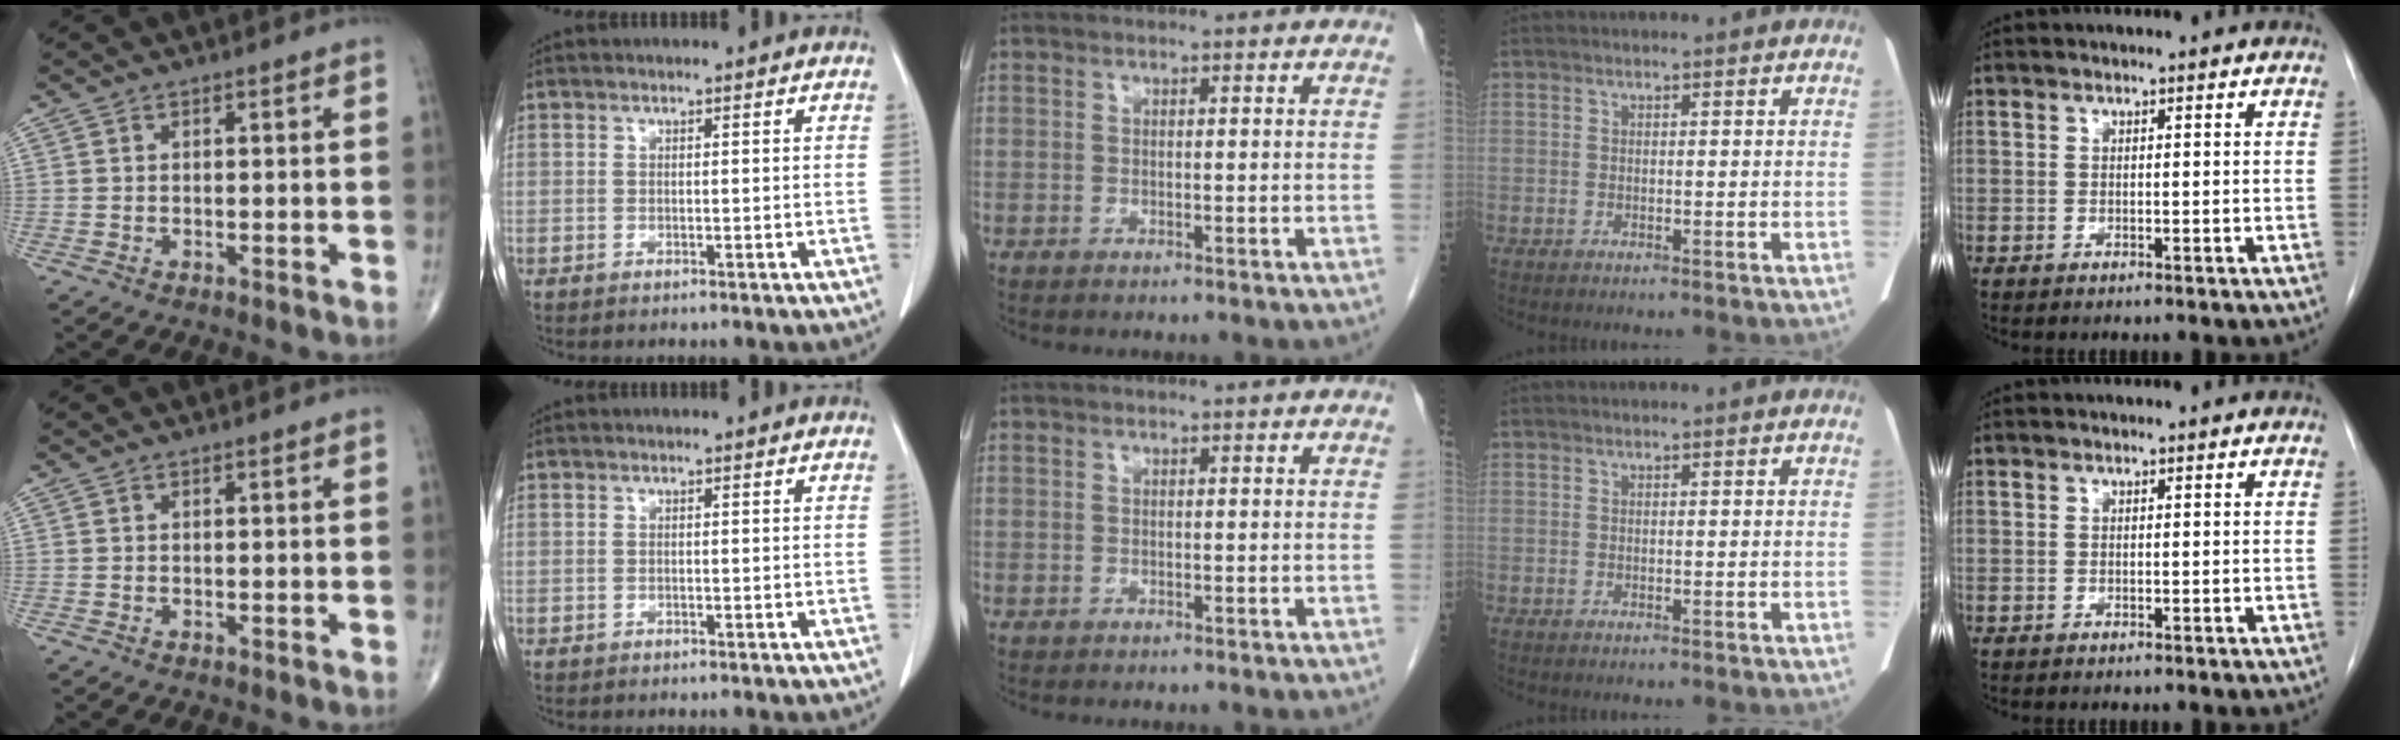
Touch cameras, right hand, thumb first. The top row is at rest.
{}